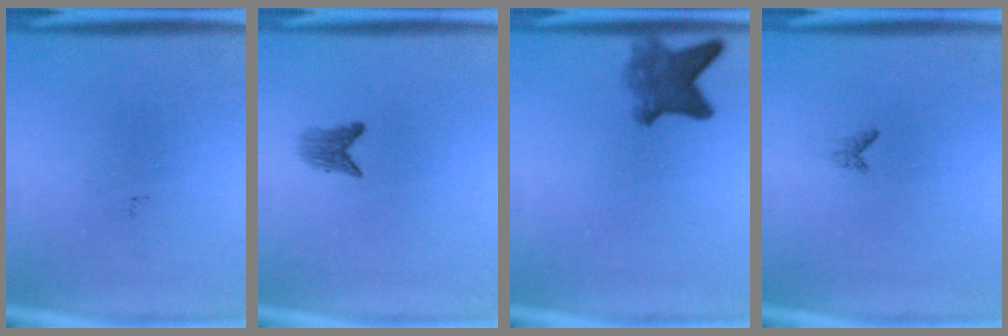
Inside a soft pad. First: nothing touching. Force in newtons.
{"total": 1.8}
{"total": 5.2}
{"total": 0.6}